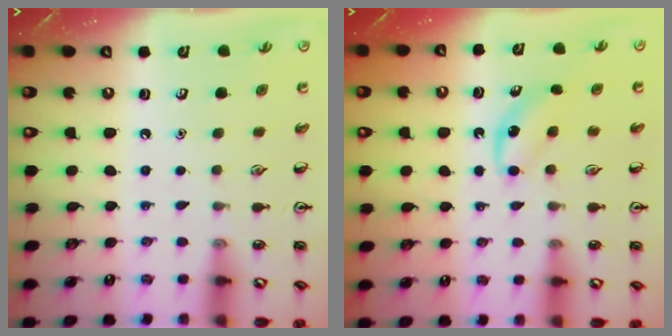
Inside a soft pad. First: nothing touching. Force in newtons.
{"total": 4.5, "press": 4.2, "slide": 1.4}